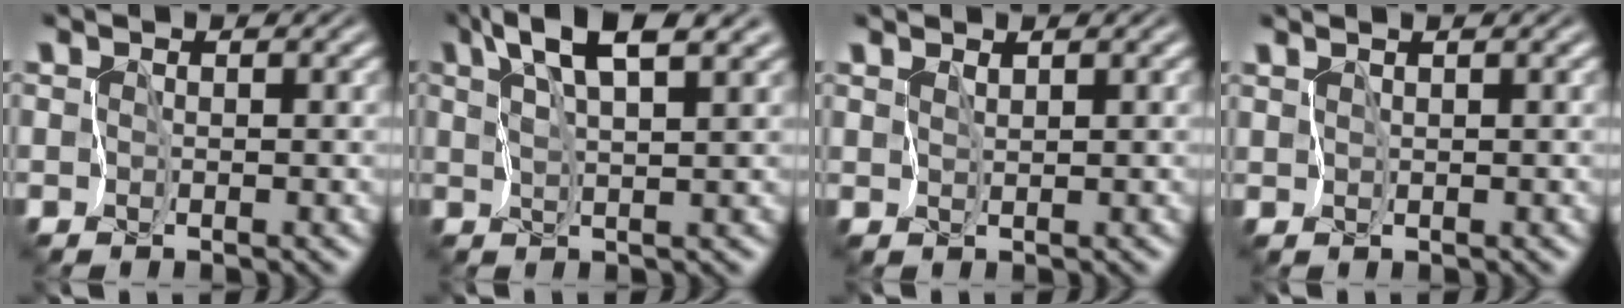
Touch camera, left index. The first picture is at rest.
{"total": 5.4, "force": [3.6, 1.1, 3.9], "torque": [-0.080, 0.012, 0.065]}
{"total": 0.9, "force": [0.9, -0.2, 0.1], "torque": [-0.004, -0.003, 0.021]}
{"total": 1.9, "force": [1.5, 0.2, 1.1], "torque": [-0.024, 0.006, 0.019]}